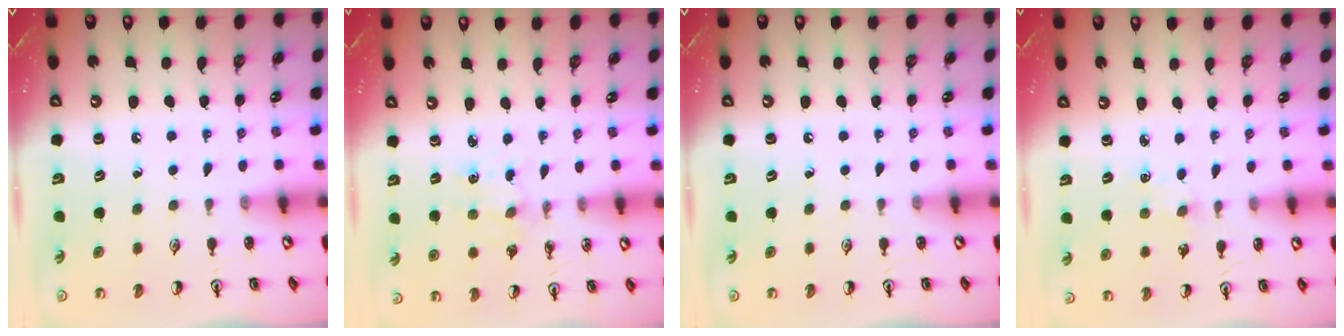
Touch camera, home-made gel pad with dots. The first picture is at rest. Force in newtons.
{"total": 2.8, "press": 2.8, "slide": 0.4}
{"total": 0.0}
{"total": 1.7, "press": 1.6, "slide": 0.3}